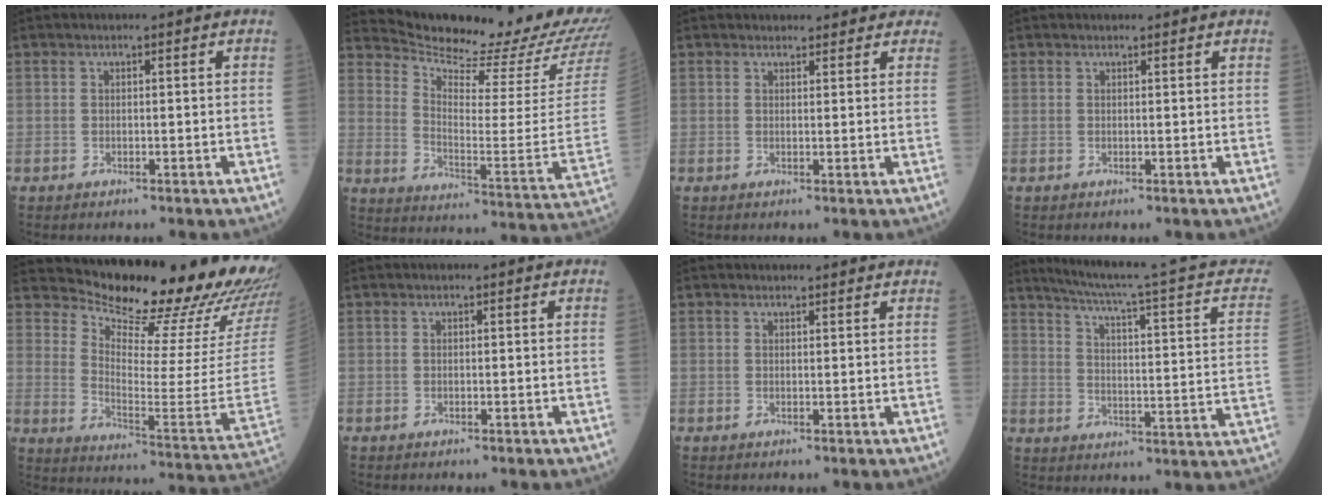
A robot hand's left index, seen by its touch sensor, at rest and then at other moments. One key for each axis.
{"total": 23.5, "fx": 22.2, "fy": 1.2, "fz": 7.7, "tx": -0.135, "ty": -0.115, "tz": 0.287}
{"total": 4.2, "fx": 3.8, "fy": 1.4, "fz": 0.8, "tx": -0.006, "ty": 0.013, "tz": 0.039}
{"total": 1.0, "fx": 1.0, "fy": 0.3, "fz": 0.2, "tx": -0.009, "ty": 0.004, "tz": 0.009}
{"total": 23.7, "fx": 22.9, "fy": 0.9, "fz": 6.2, "tx": -0.117, "ty": -0.153, "tz": 0.290}
{"total": 0.0}
{"total": 2.8, "fx": 2.6, "fy": 0.7, "fz": 0.6, "tx": -0.009, "ty": 0.011, "tz": 0.026}
{"total": 19.4, "fx": 16.2, "fy": 0.7, "fz": 10.7, "tx": -0.157, "ty": -0.044, "tz": 0.190}